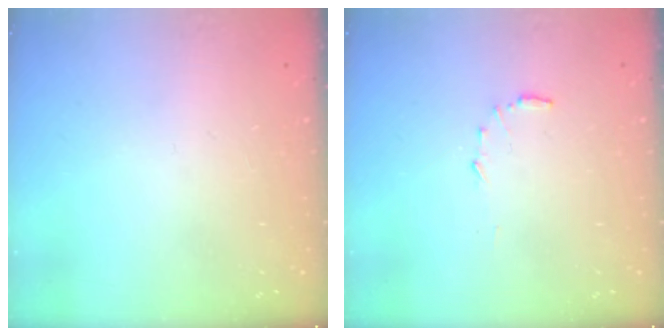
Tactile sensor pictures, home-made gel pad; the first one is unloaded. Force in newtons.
{"total": 6.4, "press": 6.4, "slide": 0.6}